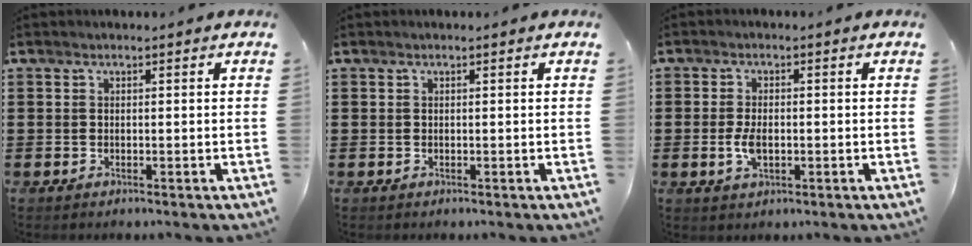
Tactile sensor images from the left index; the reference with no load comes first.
{"total": 0.0}
{"total": 3.7, "force": [-0.6, 2.0, 3.1], "torque": [-0.071, -0.003, -0.013]}